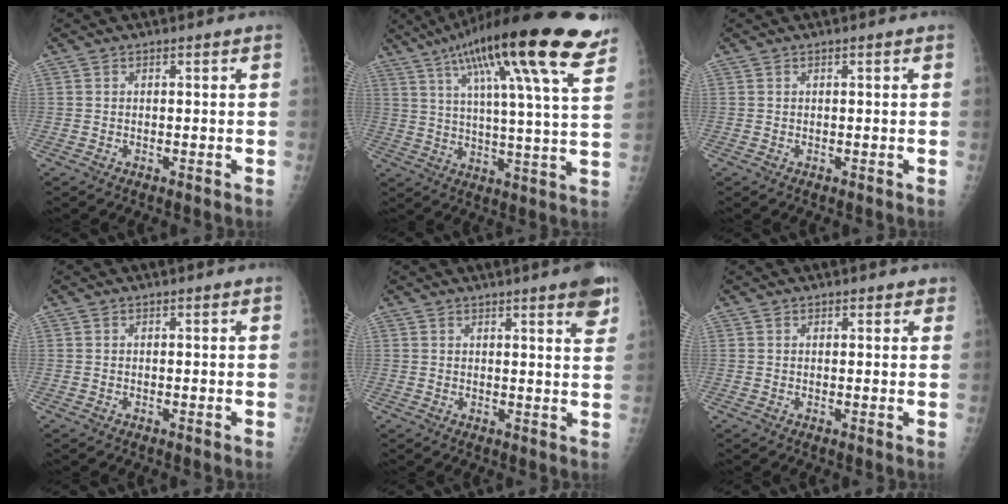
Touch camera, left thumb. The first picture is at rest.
{"total": 24.8, "force": [15.3, 3.5, 19.2], "torque": [-0.297, -0.036, 0.228]}
{"total": 0.0}
{"total": 0.0}
{"total": 5.8, "force": [3.5, 0.8, 4.5], "torque": [-0.046, -0.014, 0.041]}
{"total": 1.5, "force": [1.1, 0.9, 0.3], "torque": [0.017, -0.005, 0.006]}